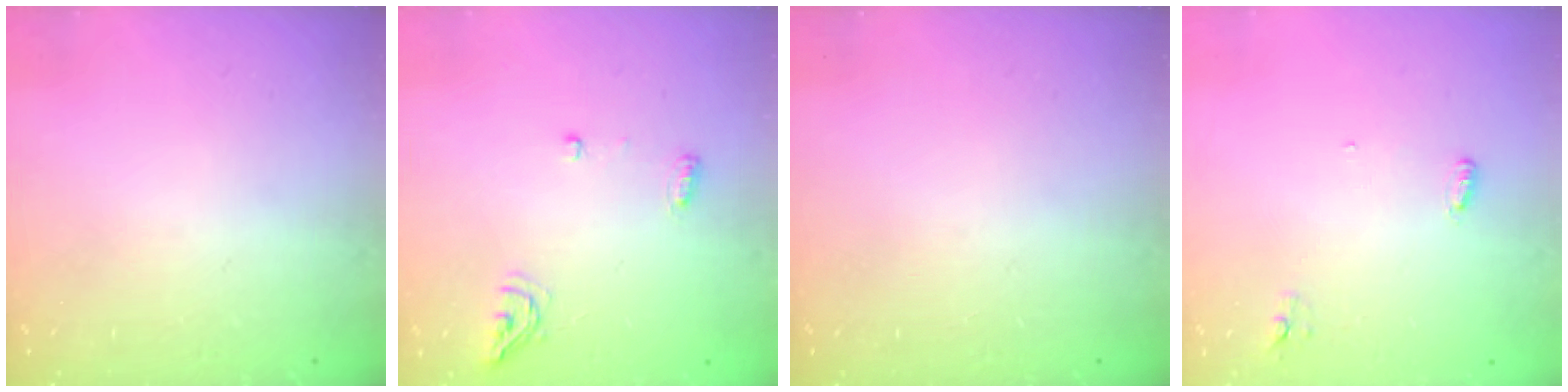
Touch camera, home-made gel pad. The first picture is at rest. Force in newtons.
{"total": 5.8, "press": 5.7, "slide": 0.9}
{"total": 0.0}
{"total": 3.6, "press": 3.5, "slide": 0.9}